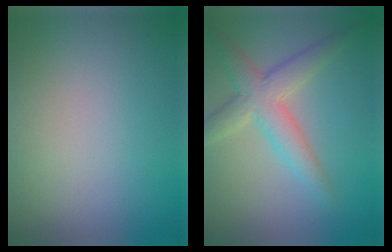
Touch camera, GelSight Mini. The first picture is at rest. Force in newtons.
{"total": 4.5, "press": 4.5, "slide": 0.2}